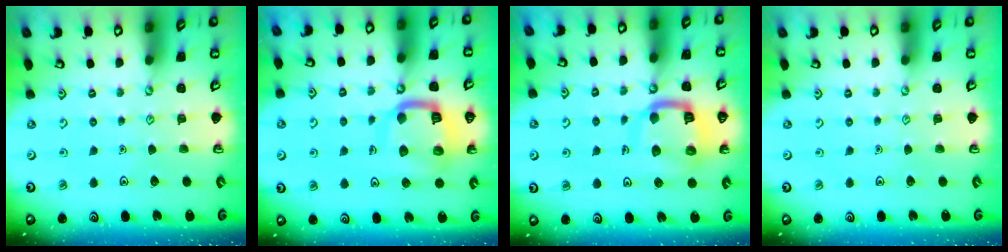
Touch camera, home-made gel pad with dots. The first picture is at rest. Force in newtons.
{"total": 12.8, "press": 12.7, "slide": 1.3}
{"total": 13.1, "press": 13.0, "slide": 1.7}
{"total": 0.0}